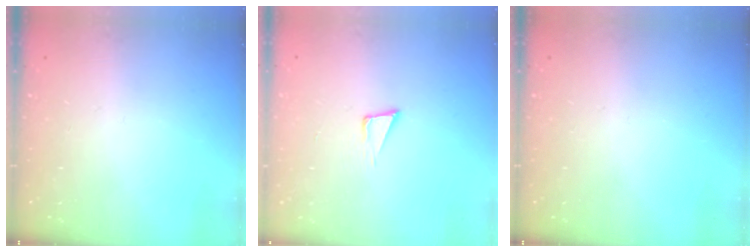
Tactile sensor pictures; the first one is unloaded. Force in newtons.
{"total": 4.0, "press": 2.8, "slide": 2.9}
{"total": 0.0}